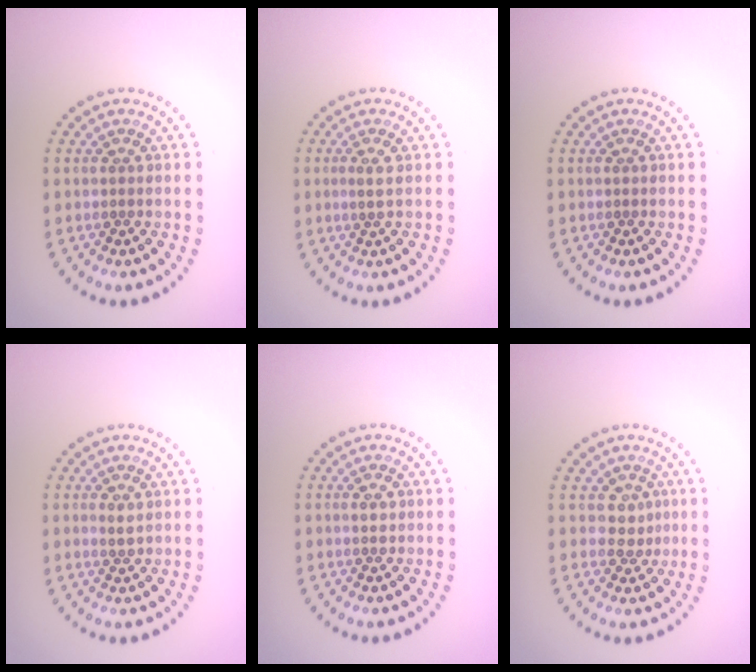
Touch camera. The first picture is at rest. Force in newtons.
{"total": 0.9, "press": 0.7, "slide": 0.5}
{"total": 0.0}
{"total": 1.1, "press": 1.0, "slide": 0.4}
{"total": 0.9, "press": 0.8, "slide": 0.3}
{"total": 1.7, "press": 1.3, "slide": 1.0}